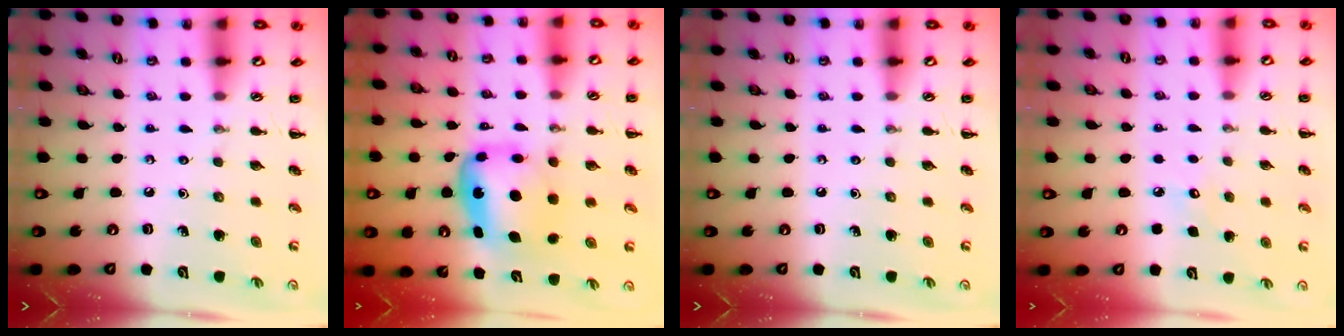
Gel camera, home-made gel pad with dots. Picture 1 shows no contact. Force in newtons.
{"total": 6.3, "press": 6.1, "slide": 1.5}
{"total": 0.0}
{"total": 4.5, "press": 4.3, "slide": 1.3}